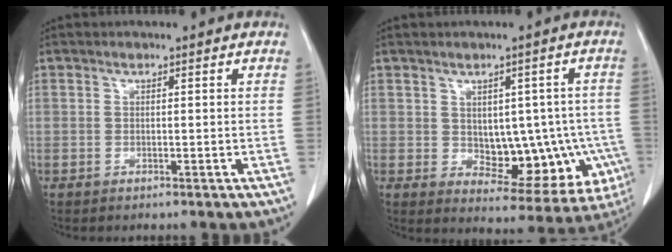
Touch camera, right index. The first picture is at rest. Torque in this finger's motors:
{"motor_torque": [0.32, 0.03, 0.14, 0.03]}